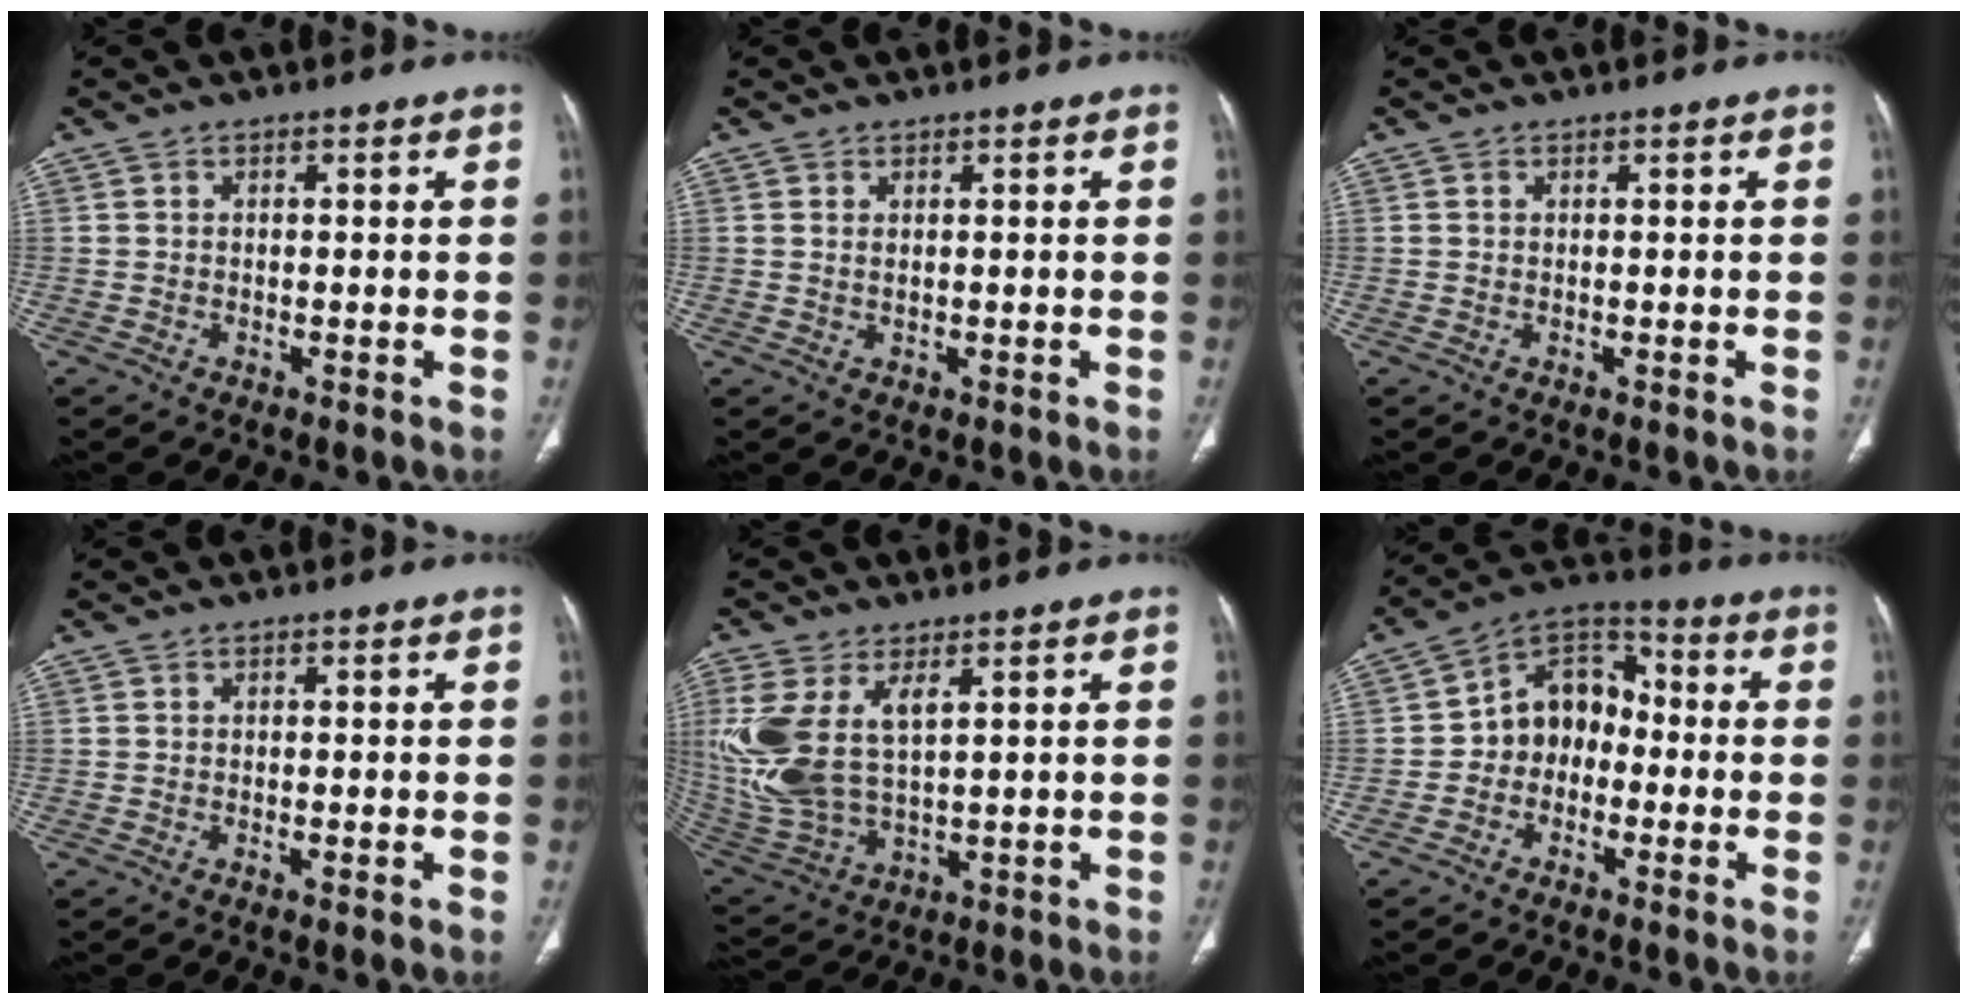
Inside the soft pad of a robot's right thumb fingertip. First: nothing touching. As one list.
[{"total": 0.8, "force": [0.3, 0.4, 0.7], "torque": [-0.016, 0.000, 0.009]}, {"total": 0.0}, {"total": 0.9, "force": [-0.3, 0.1, 0.8], "torque": [-0.021, -0.004, -0.006]}, {"total": 15.4, "force": [4.2, 8.0, 12.5], "torque": [-0.293, -0.009, 0.101]}, {"total": 10.5, "force": [-1.6, 8.5, 6.0], "torque": [-0.059, 0.041, -0.047]}]